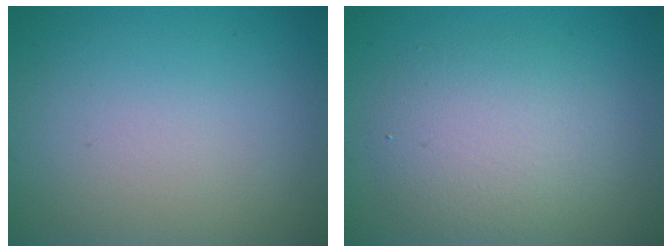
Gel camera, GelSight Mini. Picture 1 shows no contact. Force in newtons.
{"total": 4.4, "press": 4.4, "slide": 0.1}